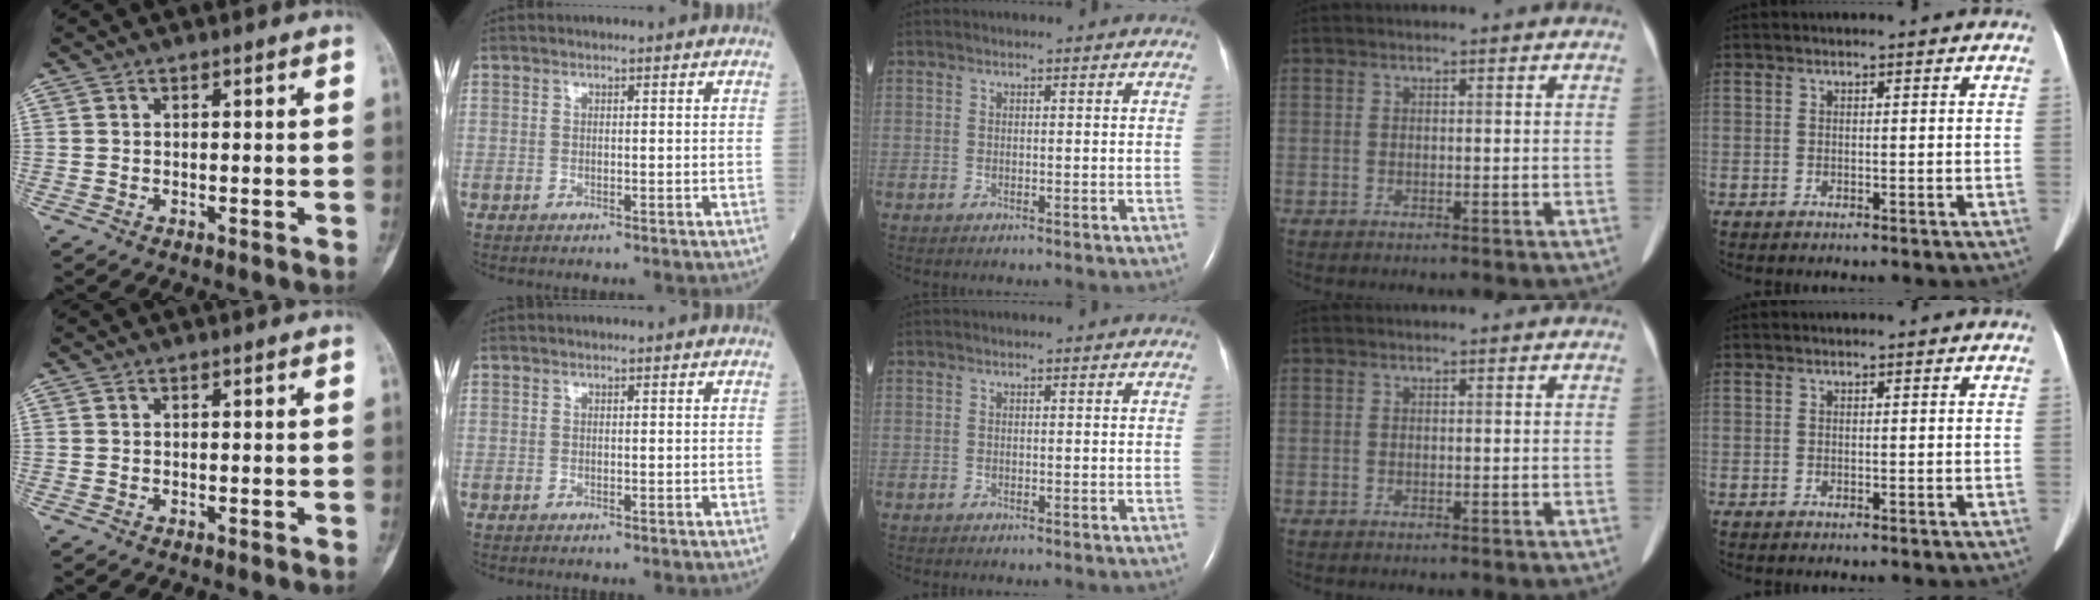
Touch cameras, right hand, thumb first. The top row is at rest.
{}